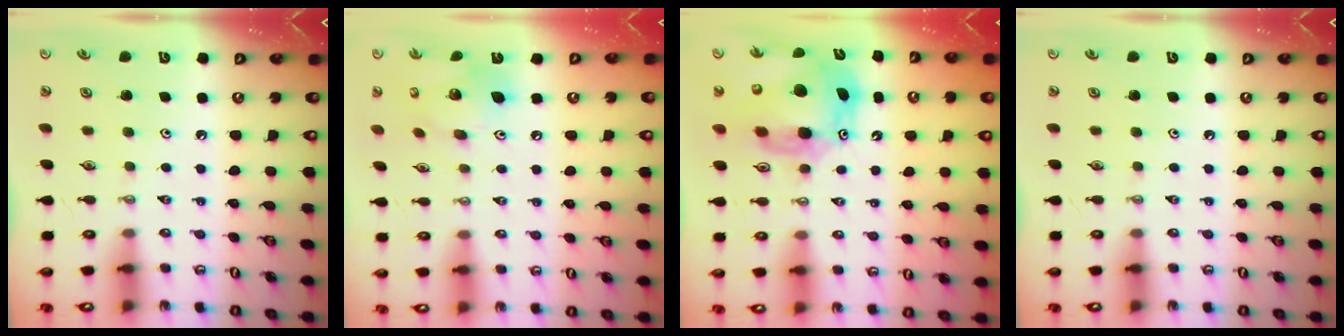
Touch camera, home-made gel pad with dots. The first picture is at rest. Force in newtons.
{"total": 13.8, "press": 13.6, "slide": 1.8}
{"total": 15.3, "press": 15.2, "slide": 1.7}
{"total": 0.0}